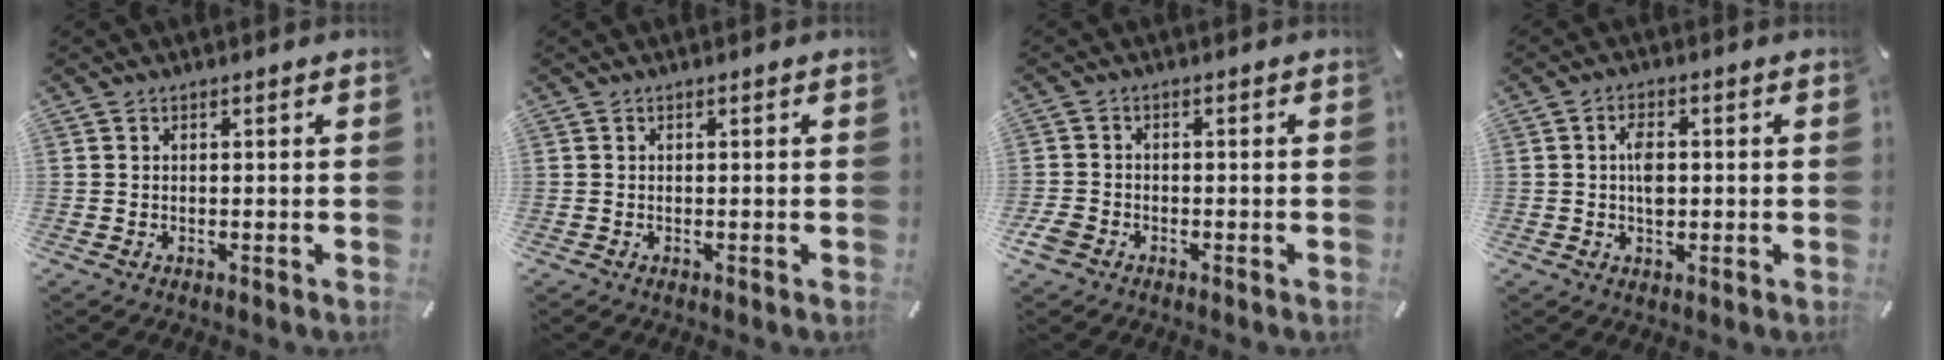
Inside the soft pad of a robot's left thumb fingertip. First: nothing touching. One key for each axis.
{"total": 0.0}
{"total": 3.2, "fx": -1.9, "fy": 2.2, "fz": 1.4, "tx": -0.033, "ty": 0.004, "tz": -0.037}
{"total": 4.2, "fx": 0.3, "fy": 2.5, "fz": 3.4, "tx": -0.061, "ty": 0.003, "tz": 0.002}